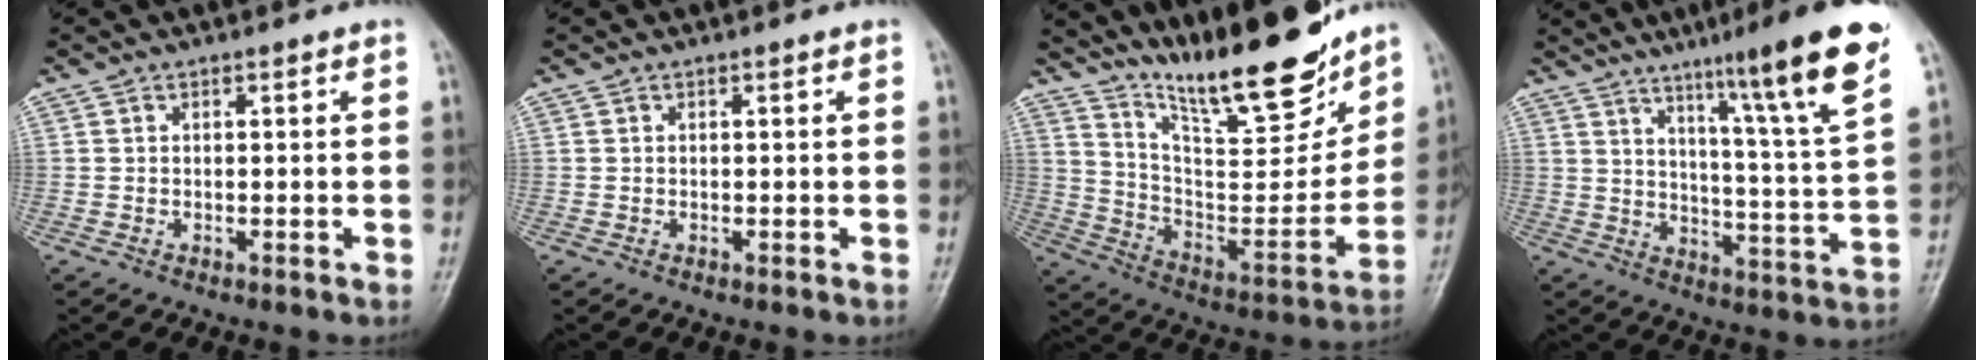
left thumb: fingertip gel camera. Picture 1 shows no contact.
{"total": 0.0}
{"total": 20.9, "force": [16.7, 4.6, 11.7], "torque": [-0.141, -0.102, 0.287]}
{"total": 19.9, "force": [12.3, 0.7, 15.6], "torque": [-0.203, -0.054, 0.180]}